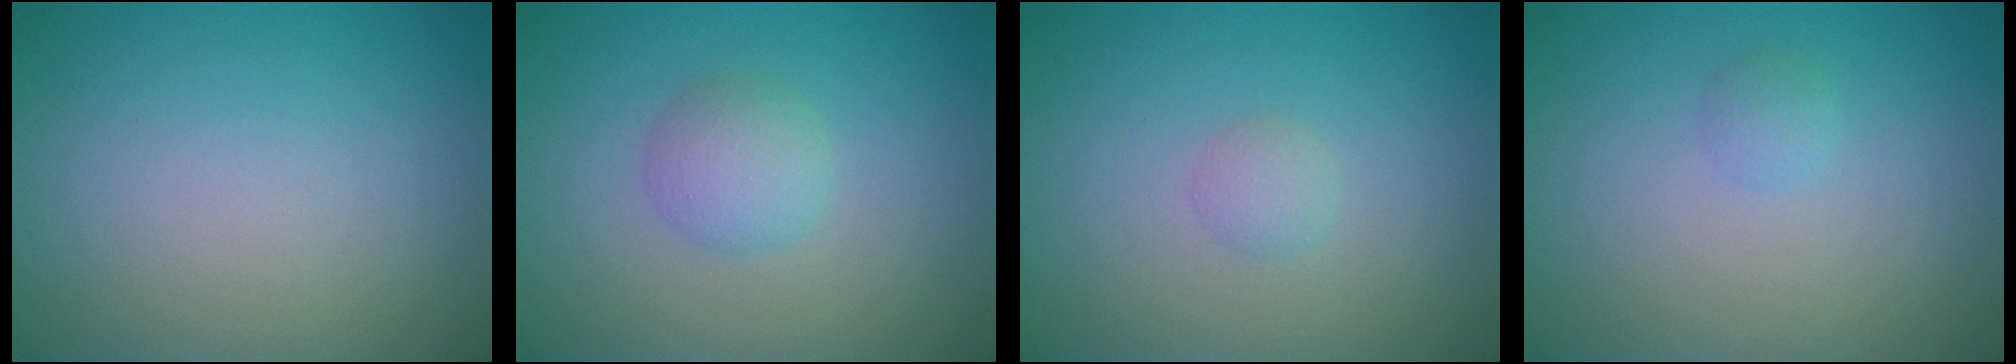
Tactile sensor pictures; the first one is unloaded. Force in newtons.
{"total": 2.5, "press": 2.5, "slide": 0.1}
{"total": 1.0, "press": 1.0, "slide": 0.1}
{"total": 0.8, "press": 0.8, "slide": 0.1}